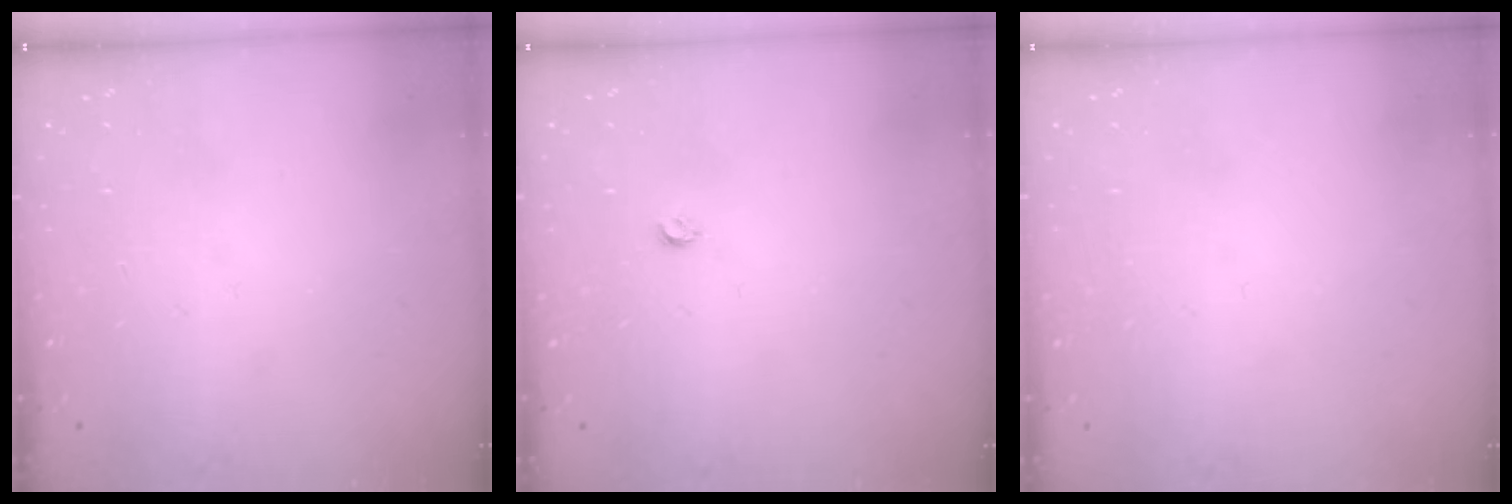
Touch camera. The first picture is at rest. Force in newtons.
{"total": 2.9, "press": 2.8, "slide": 0.5}
{"total": 0.7, "press": 0.7, "slide": 0.1}